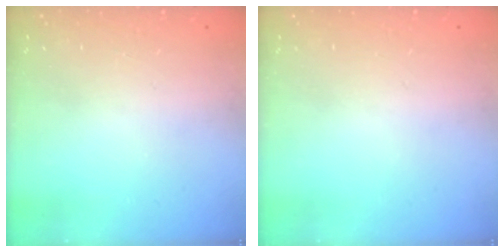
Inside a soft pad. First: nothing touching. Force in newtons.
{"total": 0.0}